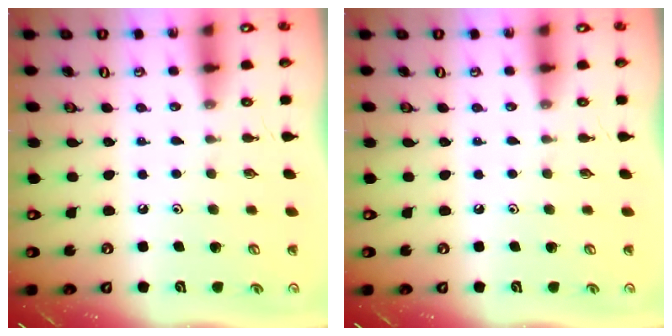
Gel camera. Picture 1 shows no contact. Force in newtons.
{"total": 0.0}